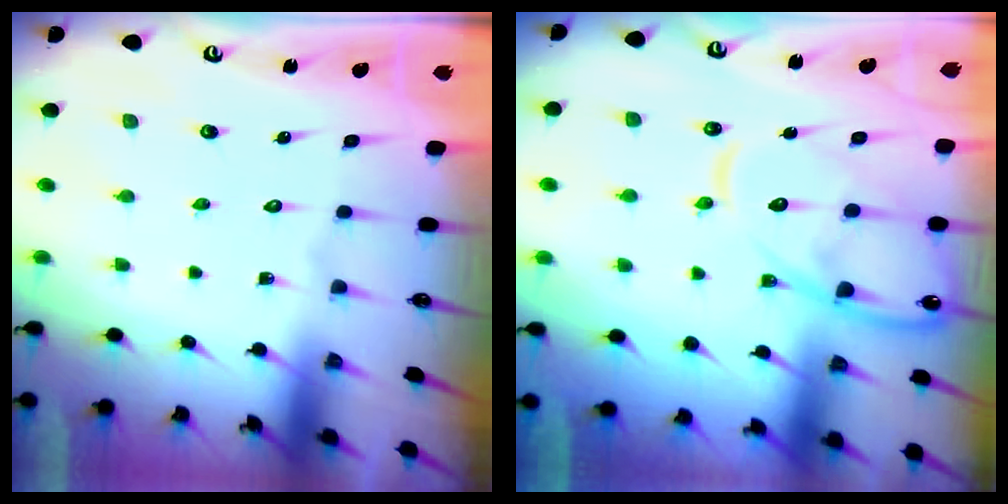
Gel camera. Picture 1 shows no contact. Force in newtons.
{"total": 14.1, "press": 14.0, "slide": 1.4}